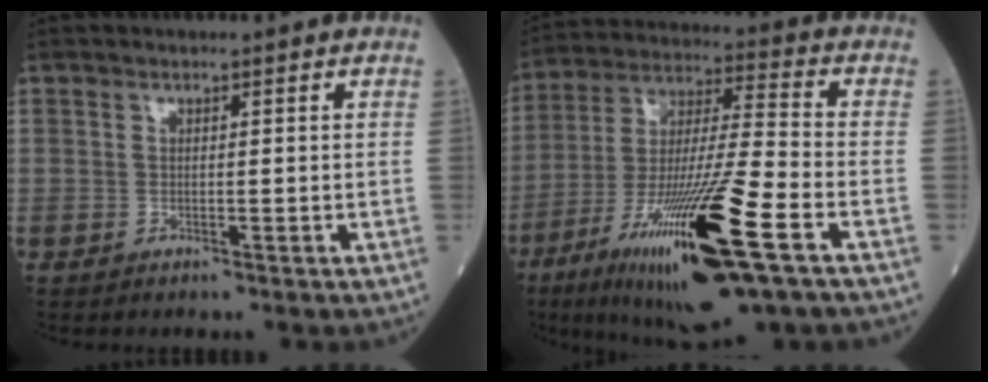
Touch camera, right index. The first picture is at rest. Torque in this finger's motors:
{"motor_torque": [2.11, -0.03, 1.05, 0.21]}